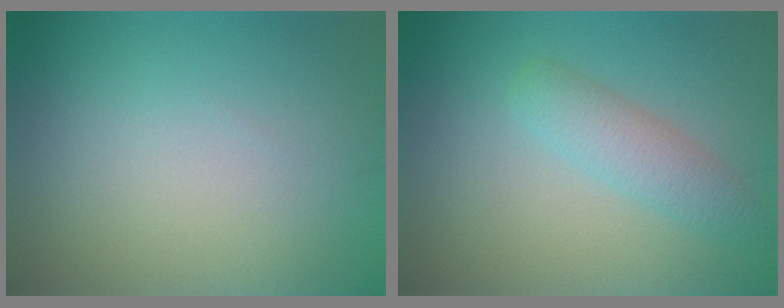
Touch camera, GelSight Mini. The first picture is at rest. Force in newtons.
{"total": 2.9, "press": 2.9, "slide": 0.1}